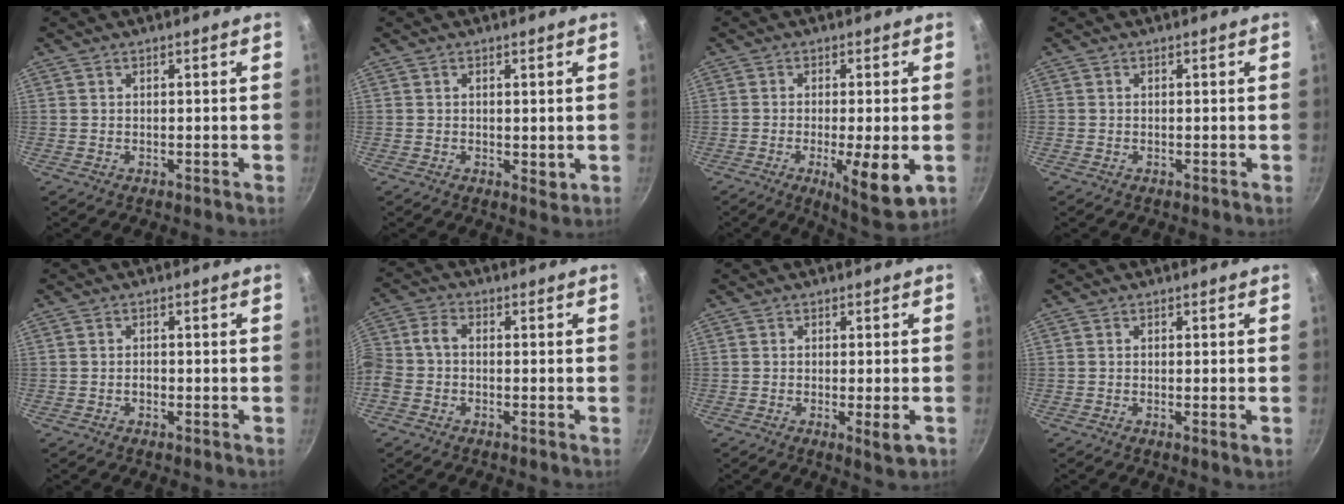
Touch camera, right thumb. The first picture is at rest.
{"total": 2.5, "force": [0.4, 1.5, 1.9], "torque": [-0.025, -0.004, 0.007]}
{"total": 10.2, "force": [-2.8, 2.3, 9.5], "torque": [-0.147, -0.005, -0.036]}
{"total": 0.0}
{"total": 1.1, "force": [-0.5, 0.7, 0.6], "torque": [-0.007, 0.009, -0.008]}
{"total": 5.8, "force": [-2.2, 3.8, 3.8], "torque": [-0.091, 0.029, -0.058]}
{"total": 3.7, "force": [-1.1, 0.6, 3.5], "torque": [-0.063, -0.005, -0.018]}
{"total": 1.3, "force": [-0.3, 0.1, 1.3], "torque": [-0.024, -0.004, -0.009]}